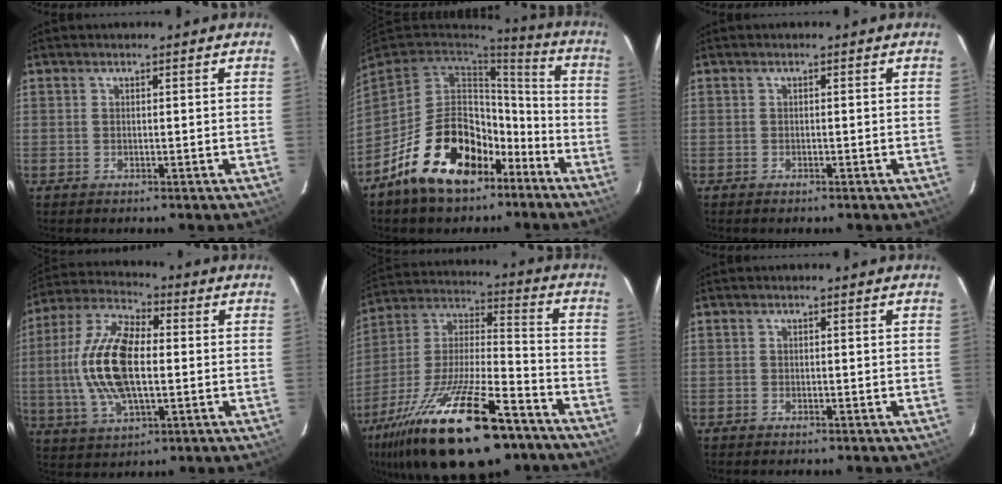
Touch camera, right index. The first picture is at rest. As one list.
[{"total": 20.0, "force": [-11.6, 11.4, 11.6], "torque": [-0.232, 0.029, -0.171]}, {"total": 0.7, "force": [-0.6, 0.2, 0.2], "torque": [-0.006, -0.001, -0.011]}, {"total": 16.2, "force": [-0.4, 7.2, 14.5], "torque": [-0.302, 0.010, -0.009]}, {"total": 29.1, "force": [-18.6, 9.4, 20.2], "torque": [-0.377, -0.033, -0.298]}, {"total": 0.5, "force": [-0.5, 0.2, 0.0], "torque": [-0.002, 0.000, -0.011]}]